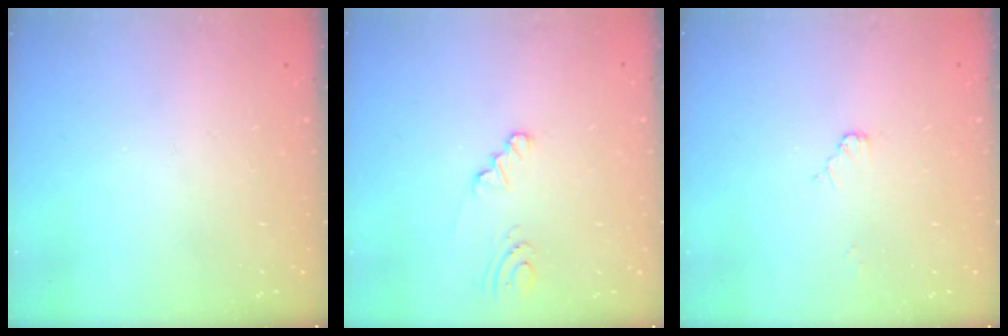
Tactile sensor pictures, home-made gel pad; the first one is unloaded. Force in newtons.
{"total": 1.0, "press": 1.0, "slide": 0.1}
{"total": 2.0, "press": 2.0, "slide": 0.2}